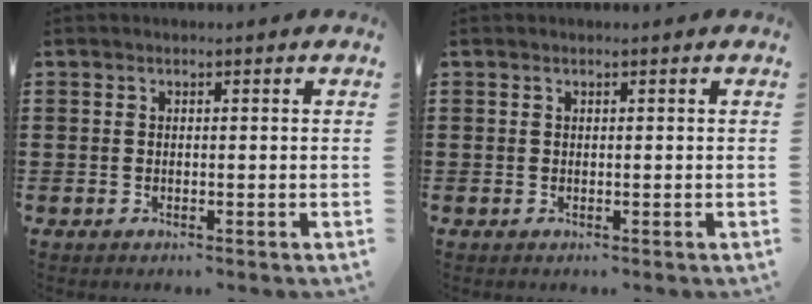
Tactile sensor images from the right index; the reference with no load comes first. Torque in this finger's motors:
{"motor_torque": [0.00, 0.01, 0.00, 0.00]}